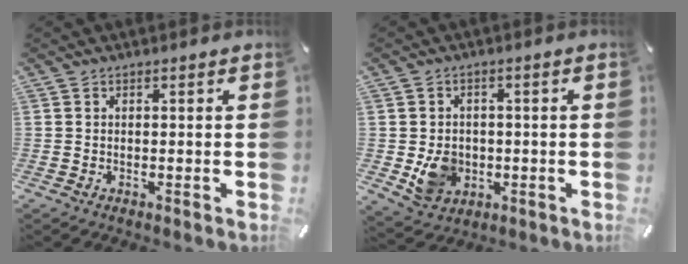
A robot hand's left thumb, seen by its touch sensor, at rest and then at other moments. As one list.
[{"total": 7.7, "force": [-1.0, 6.9, 3.3], "torque": [-0.051, 0.003, -0.016]}]